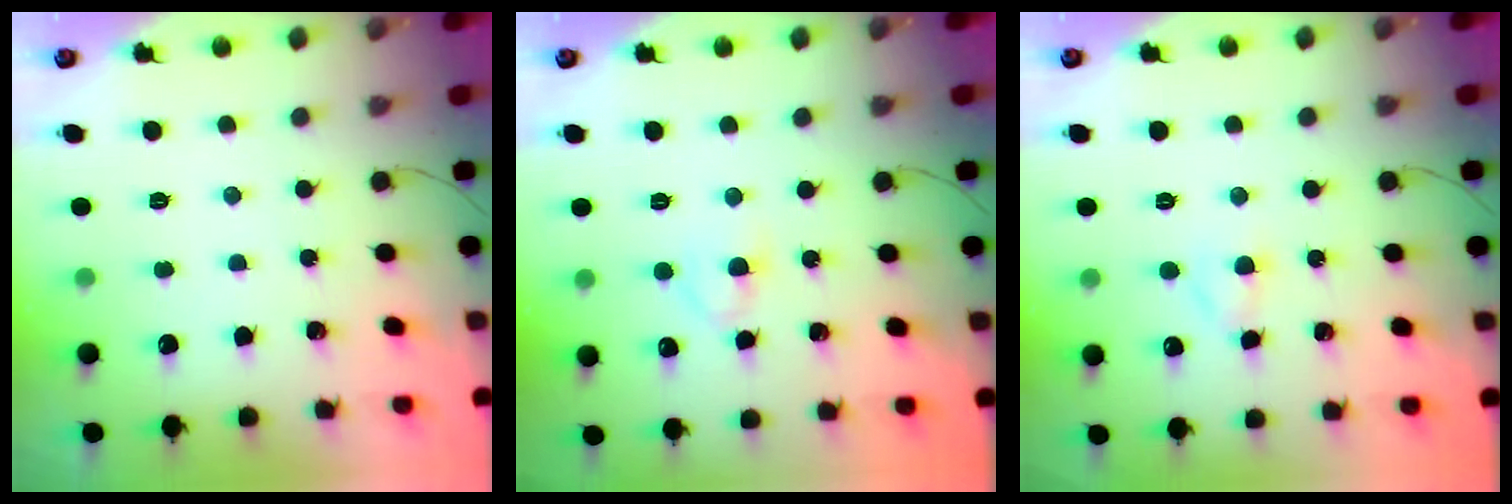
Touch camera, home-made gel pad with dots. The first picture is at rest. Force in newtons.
{"total": 2.4, "press": 2.1, "slide": 1.1}
{"total": 2.7, "press": 2.5, "slide": 1.2}